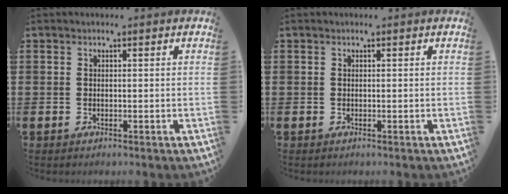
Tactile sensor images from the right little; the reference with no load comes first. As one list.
[{"total": 0.0}]